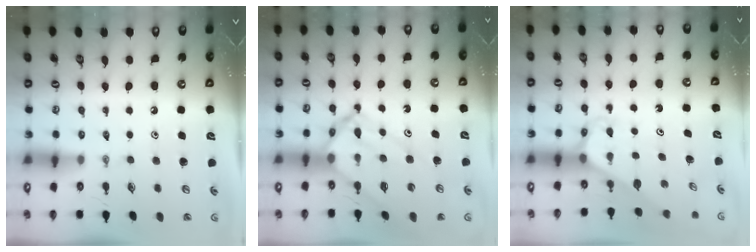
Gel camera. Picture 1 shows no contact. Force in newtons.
{"total": 13.5, "press": 13.5, "slide": 1.2}
{"total": 3.2, "press": 3.2, "slide": 0.2}